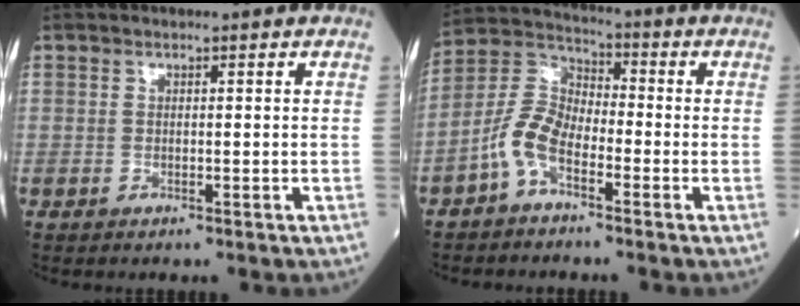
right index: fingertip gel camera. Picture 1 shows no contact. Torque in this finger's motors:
{"motor_torque": [0.24, -0.16, 0.19, 0.09]}